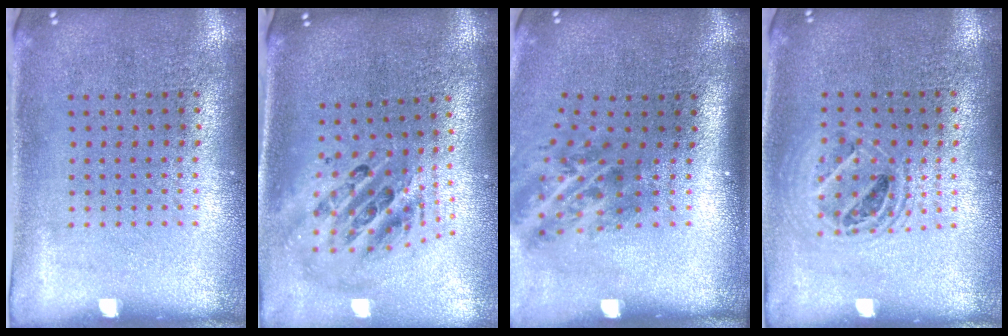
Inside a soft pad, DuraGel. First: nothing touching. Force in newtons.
{"total": 2.4, "press": 1.7, "slide": 1.7}
{"total": 2.0, "press": 1.2, "slide": 1.6}
{"total": 1.4, "press": 1.3, "slide": 0.6}